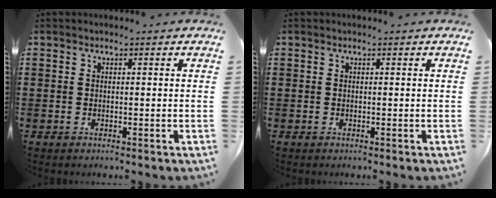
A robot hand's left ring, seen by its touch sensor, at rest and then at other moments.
{"total": 0.0}